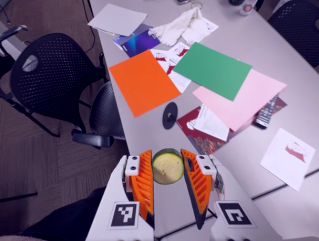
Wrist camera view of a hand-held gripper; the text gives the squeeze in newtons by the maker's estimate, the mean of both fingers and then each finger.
{"total": 10.1, "left": 10.2, "right": 10.0}